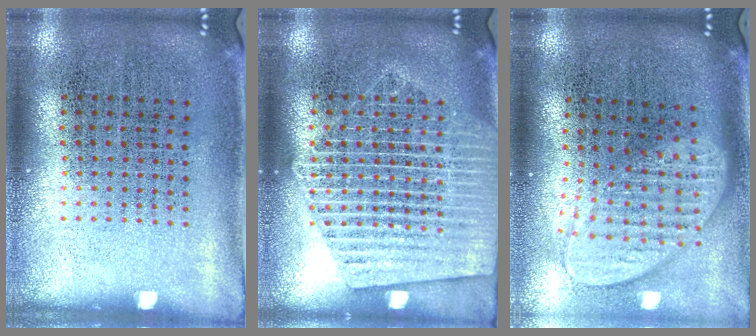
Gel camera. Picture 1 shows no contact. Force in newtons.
{"total": 2.1, "press": 2.1, "slide": 0.2}
{"total": 2.0, "press": 1.5, "slide": 1.2}